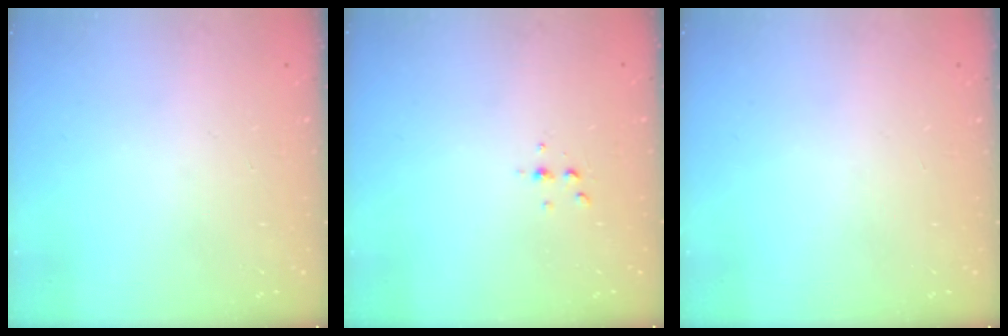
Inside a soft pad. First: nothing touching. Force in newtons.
{"total": 3.1, "press": 3.1, "slide": 0.5}
{"total": 0.0}